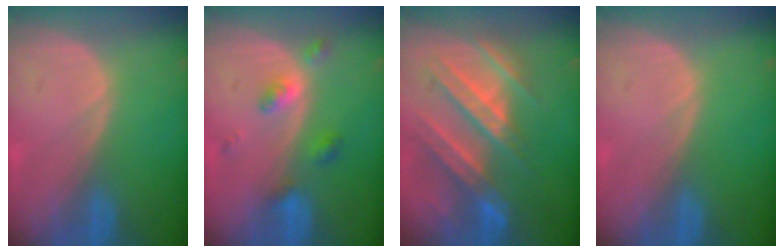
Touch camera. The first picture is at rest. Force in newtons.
{"total": 4.4, "press": 4.0, "slide": 1.7}
{"total": 10.1, "press": 9.5, "slide": 3.4}
{"total": 0.0}